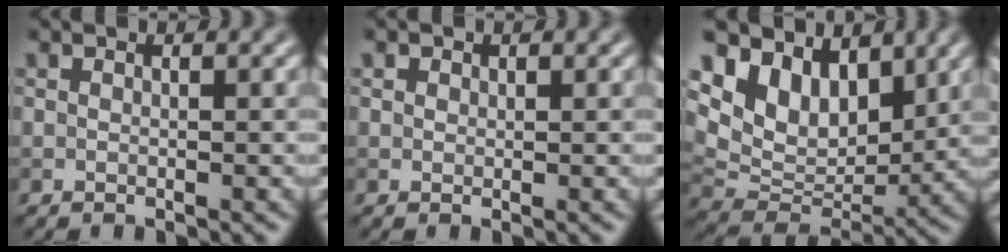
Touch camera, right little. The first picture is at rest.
{"total": 0.6, "force": [0.4, 0.4, 0.2], "torque": [-0.002, -0.001, 0.003]}
{"total": 9.0, "force": [5.3, 5.5, 4.7], "torque": [-0.087, 0.004, 0.090]}